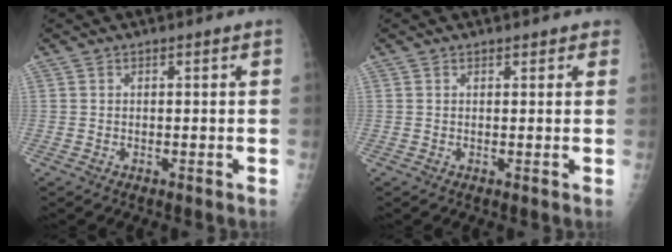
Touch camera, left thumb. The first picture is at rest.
{"total": 1.5, "force": [1.2, 0.9, 0.3], "torque": [0.018, -0.002, 0.008]}